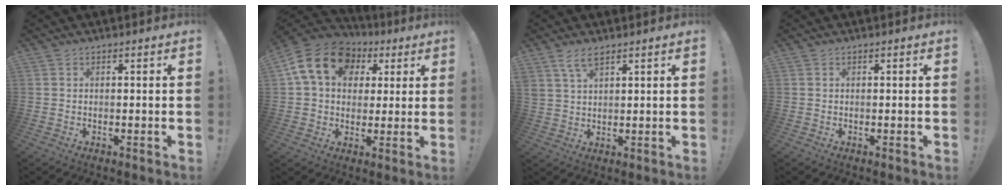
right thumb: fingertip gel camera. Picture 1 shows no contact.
{"total": 17.2, "force": [5.8, 12.6, 10.2], "torque": [-0.165, -0.004, 0.109]}
{"total": 5.2, "force": [3.4, 2.2, 3.3], "torque": [-0.066, -0.009, 0.065]}
{"total": 0.0}